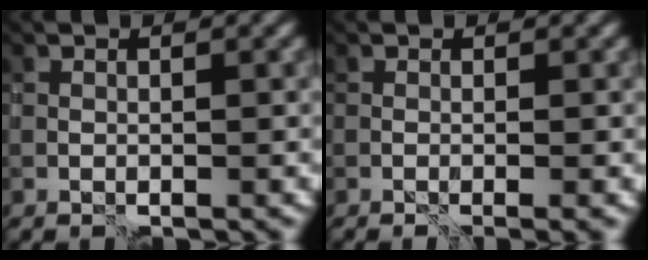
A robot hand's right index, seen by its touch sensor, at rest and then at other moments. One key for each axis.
{"total": 0.9, "fx": -0.5, "fy": -0.7, "fz": 0.3, "tx": 0.005, "ty": 0.000, "tz": -0.011}